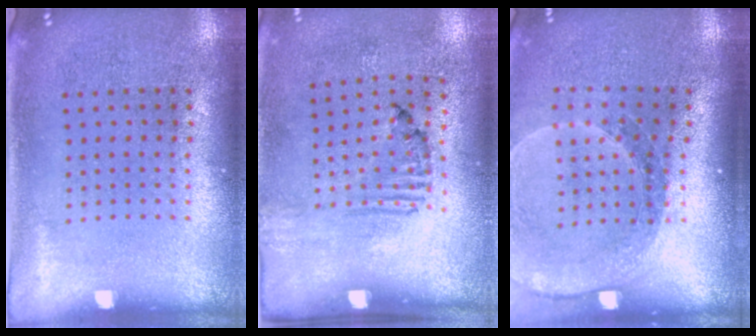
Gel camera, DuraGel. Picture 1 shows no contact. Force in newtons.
{"total": 1.7, "press": 1.1, "slide": 1.3}
{"total": 1.7, "press": 1.7, "slide": 0.2}